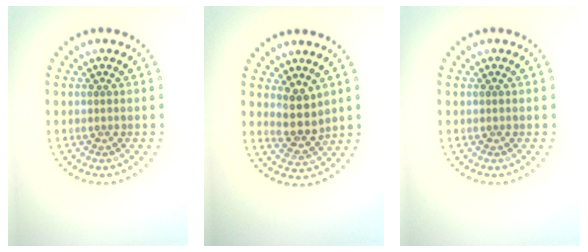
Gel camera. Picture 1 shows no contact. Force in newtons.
{"total": 2.8, "press": 2.4, "slide": 1.5}
{"total": 0.0}